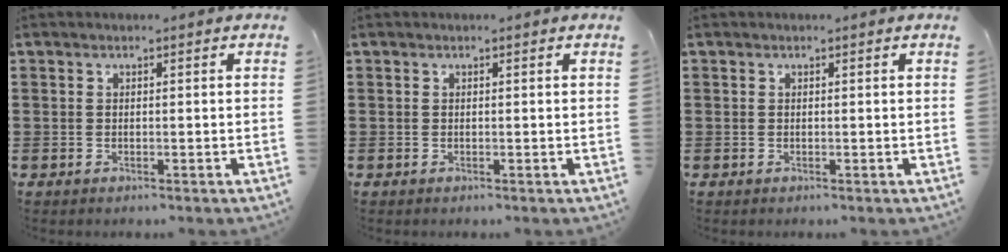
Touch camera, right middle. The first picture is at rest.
{"total": 0.0}
{"total": 0.0}